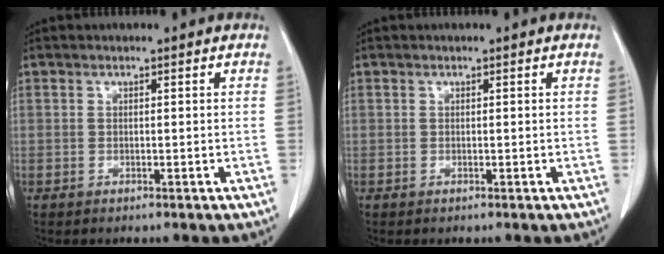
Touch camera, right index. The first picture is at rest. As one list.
[{"total": 0.0}]